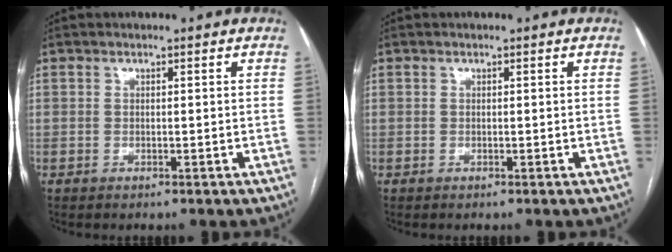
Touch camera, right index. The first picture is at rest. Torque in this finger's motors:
{"motor_torque": [0.00, 0.00, 0.00, 0.00]}